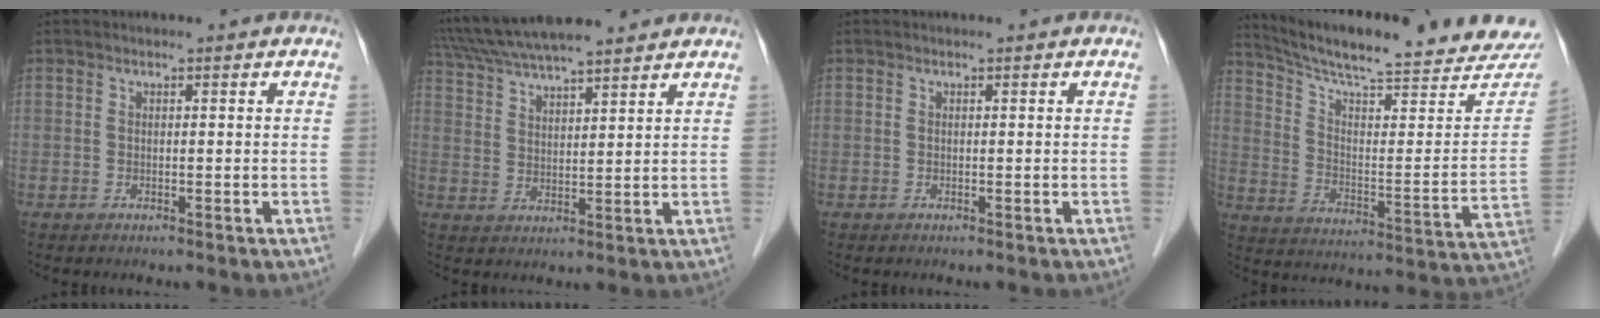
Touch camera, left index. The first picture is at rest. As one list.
[{"total": 15.7, "force": [13.7, 2.0, 7.3], "torque": [-0.136, 0.041, 0.229]}, {"total": 0.0}, {"total": 27.1, "force": [24.9, 2.9, 10.3], "torque": [-0.162, -0.079, 0.330]}]